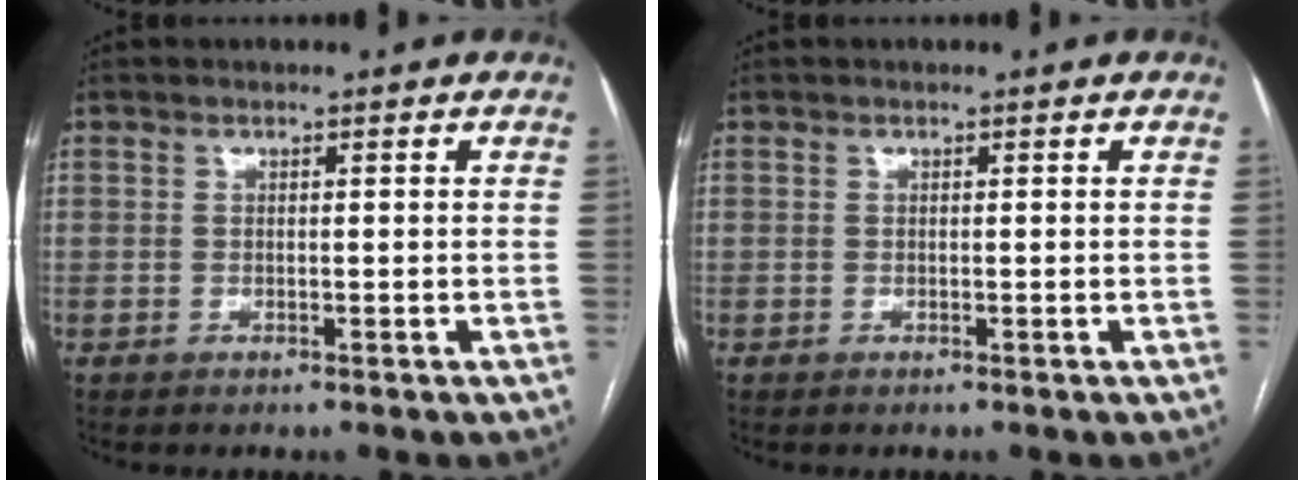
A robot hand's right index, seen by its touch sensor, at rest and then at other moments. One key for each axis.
{"total": 0.0}